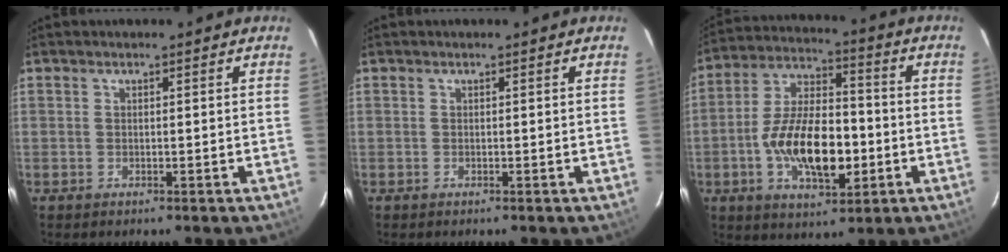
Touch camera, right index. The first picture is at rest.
{"total": 0.0}
{"total": 16.1, "force": [-3.8, 7.4, 13.7], "torque": [-0.260, 0.006, -0.062]}